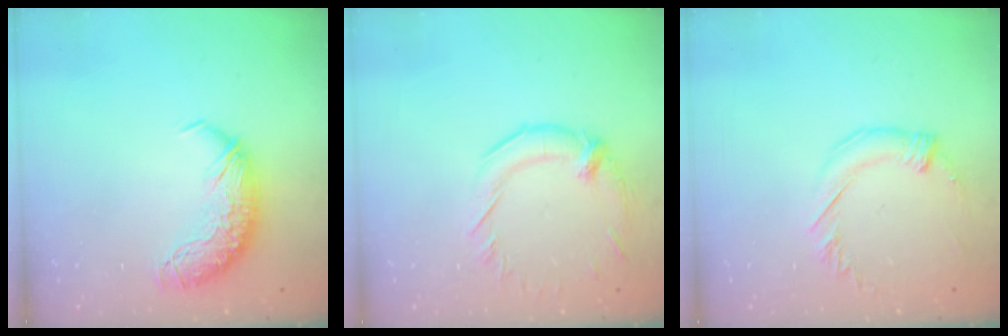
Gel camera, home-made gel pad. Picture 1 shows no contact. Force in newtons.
{"total": 1.5, "press": 0.3, "slide": 1.5}
{"total": 2.4, "press": 2.2, "slide": 1.0}